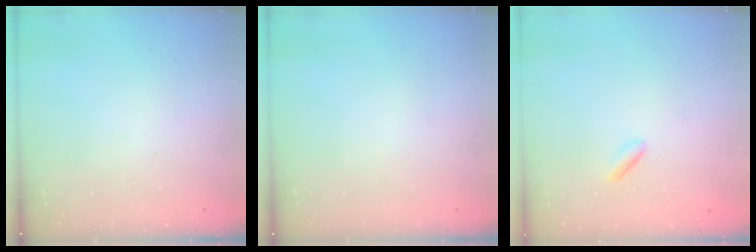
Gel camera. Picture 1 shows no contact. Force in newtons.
{"total": 0.0}
{"total": 1.5, "press": 1.3, "slide": 0.7}